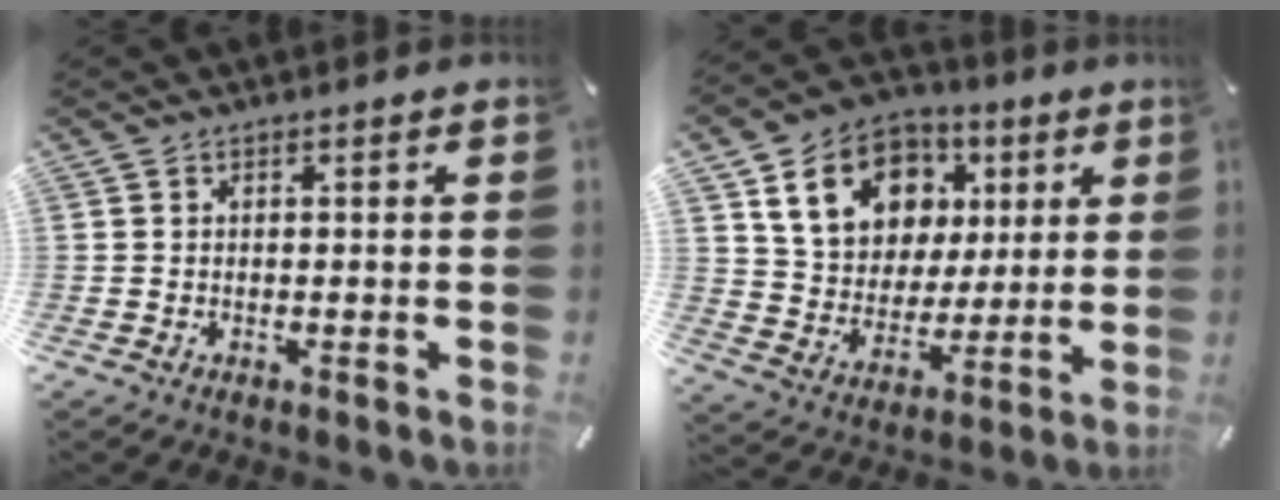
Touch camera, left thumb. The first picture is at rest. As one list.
[{"total": 16.7, "force": [6.9, 13.5, 7.1], "torque": [-0.117, -0.014, 0.134]}]